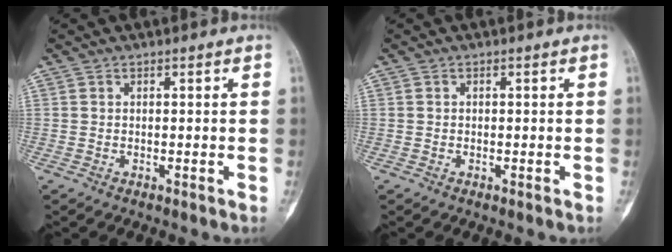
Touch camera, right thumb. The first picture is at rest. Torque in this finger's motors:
{"motor_torque": [-0.47, 0.14, -0.15, 0.01, -0.09]}